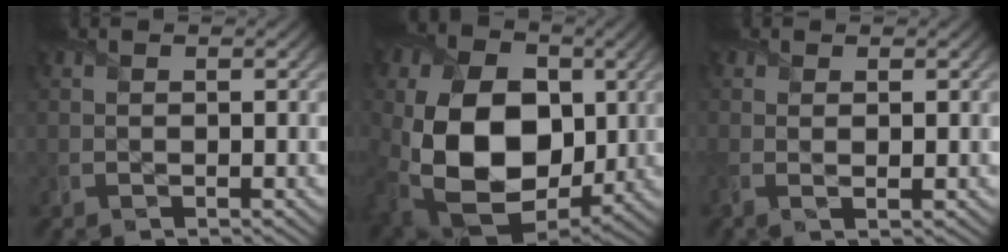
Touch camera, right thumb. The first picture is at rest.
{"total": 20.3, "force": [-1.1, 14.5, 14.1], "torque": [-0.286, -0.028, -0.010]}
{"total": 1.6, "force": [0.3, 0.2, 1.6], "torque": [-0.031, 0.003, 0.001]}